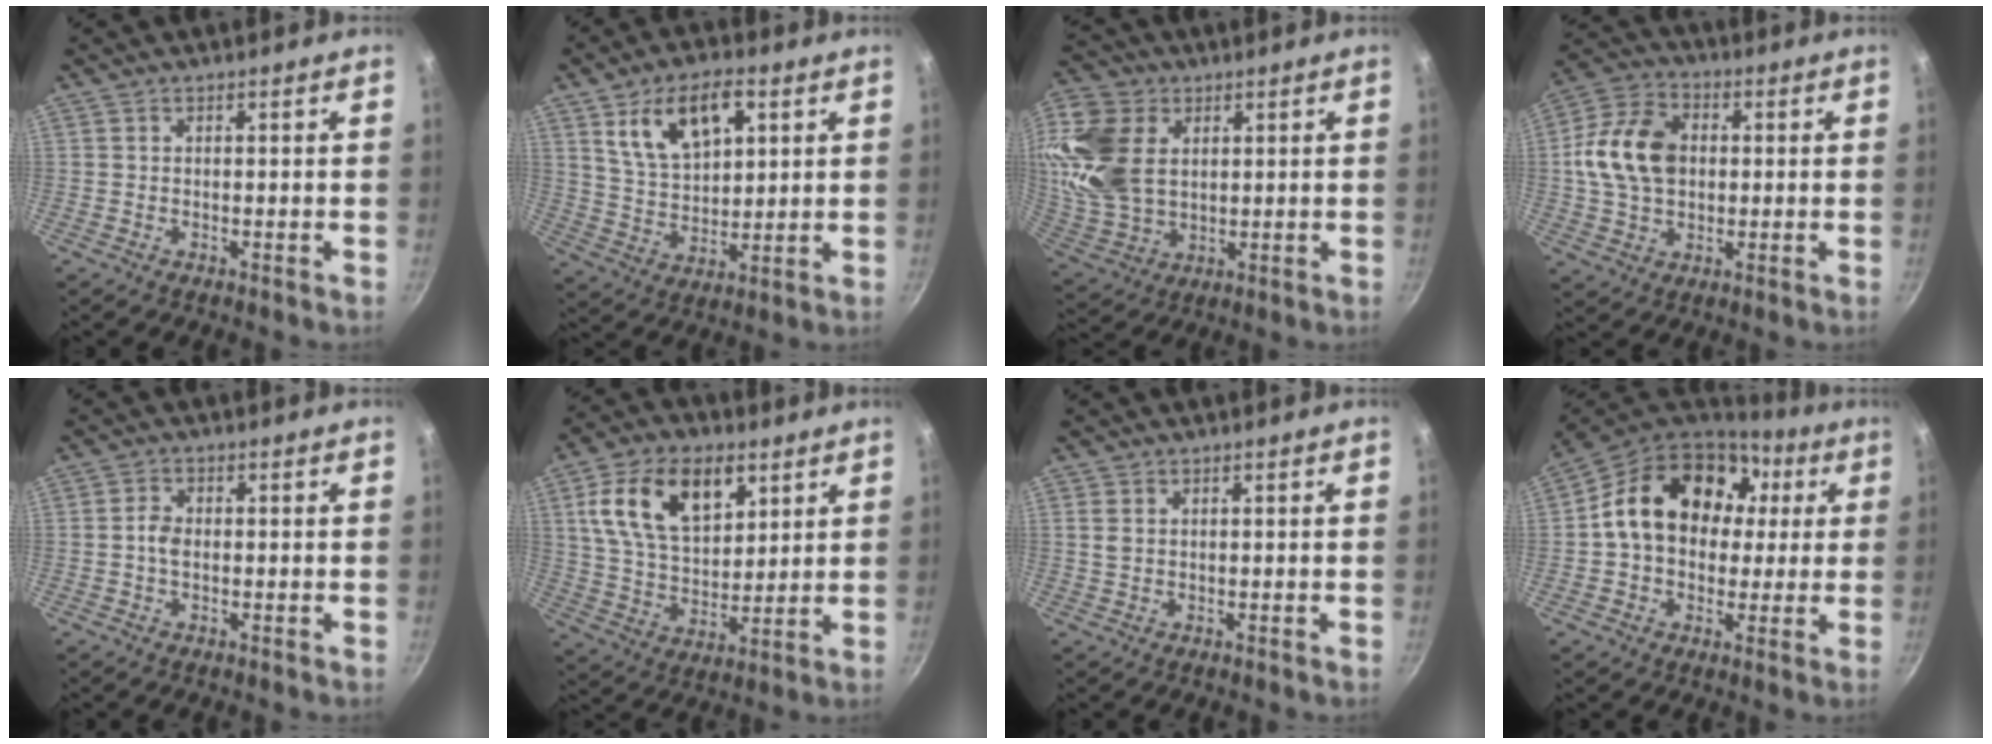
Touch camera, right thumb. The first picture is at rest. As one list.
[{"total": 15.1, "force": [6.0, 8.6, 10.8], "torque": [-0.158, -0.013, 0.110]}, {"total": 17.0, "force": [4.2, 11.9, 11.4], "torque": [-0.217, -0.015, 0.088]}, {"total": 14.3, "force": [1.2, 10.4, 9.7], "torque": [-0.161, 0.016, 0.010]}, {"total": 2.8, "force": [-0.3, 1.9, 2.0], "torque": [-0.033, 0.008, -0.008]}, {"total": 17.6, "force": [7.1, 10.6, 12.1], "torque": [-0.186, -0.017, 0.127]}, {"total": 1.8, "force": [0.5, 1.4, 1.1], "torque": [-0.021, -0.001, 0.010]}, {"total": 20.2, "force": [3.8, 15.1, 12.9], "torque": [-0.192, 0.034, 0.054]}]